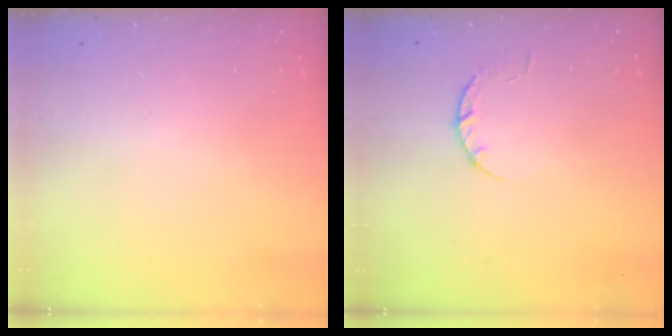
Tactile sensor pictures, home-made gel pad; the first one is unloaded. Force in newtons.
{"total": 3.3, "press": 3.3, "slide": 0.5}